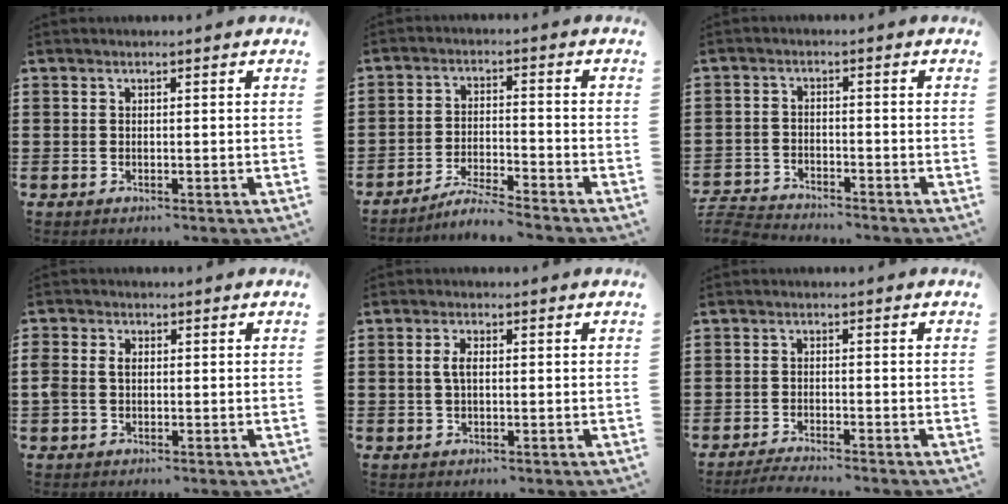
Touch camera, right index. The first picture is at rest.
{"total": 4.6, "force": [-4.4, -0.4, 1.3], "torque": [-0.032, -0.007, -0.088]}
{"total": 3.7, "force": [-3.7, 0.2, 0.1], "torque": [-0.022, -0.008, -0.082]}
{"total": 2.0, "force": [0.0, 1.6, 1.2], "torque": [-0.027, 0.008, -0.002]}
{"total": 2.5, "force": [0.1, 1.1, 2.3], "torque": [-0.046, 0.006, 0.000]}
{"total": 2.4, "force": [-2.3, -0.3, 0.3], "torque": [-0.006, -0.003, -0.047]}